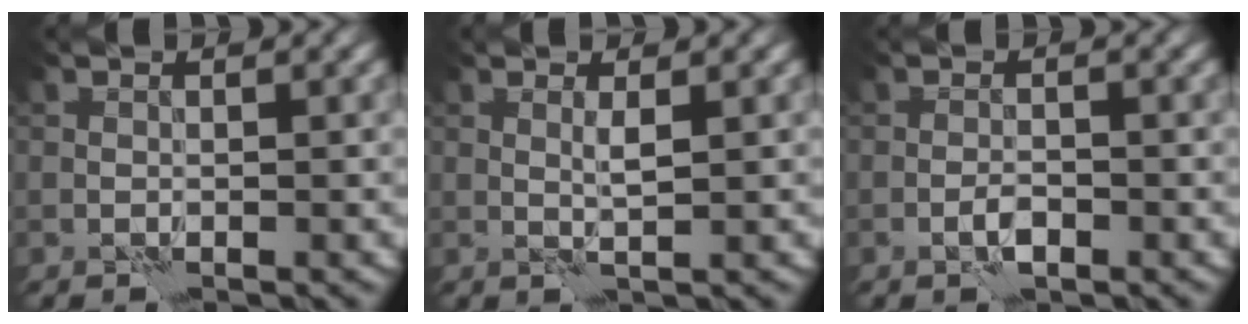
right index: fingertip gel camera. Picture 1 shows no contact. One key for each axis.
{"total": 1.1, "fx": 0.6, "fy": -0.2, "fz": 0.9, "tx": -0.023, "ty": -0.001, "tz": 0.007}
{"total": 1.4, "fx": -0.8, "fy": 0.4, "fz": 1.1, "tx": -0.023, "ty": 0.002, "tz": -0.018}